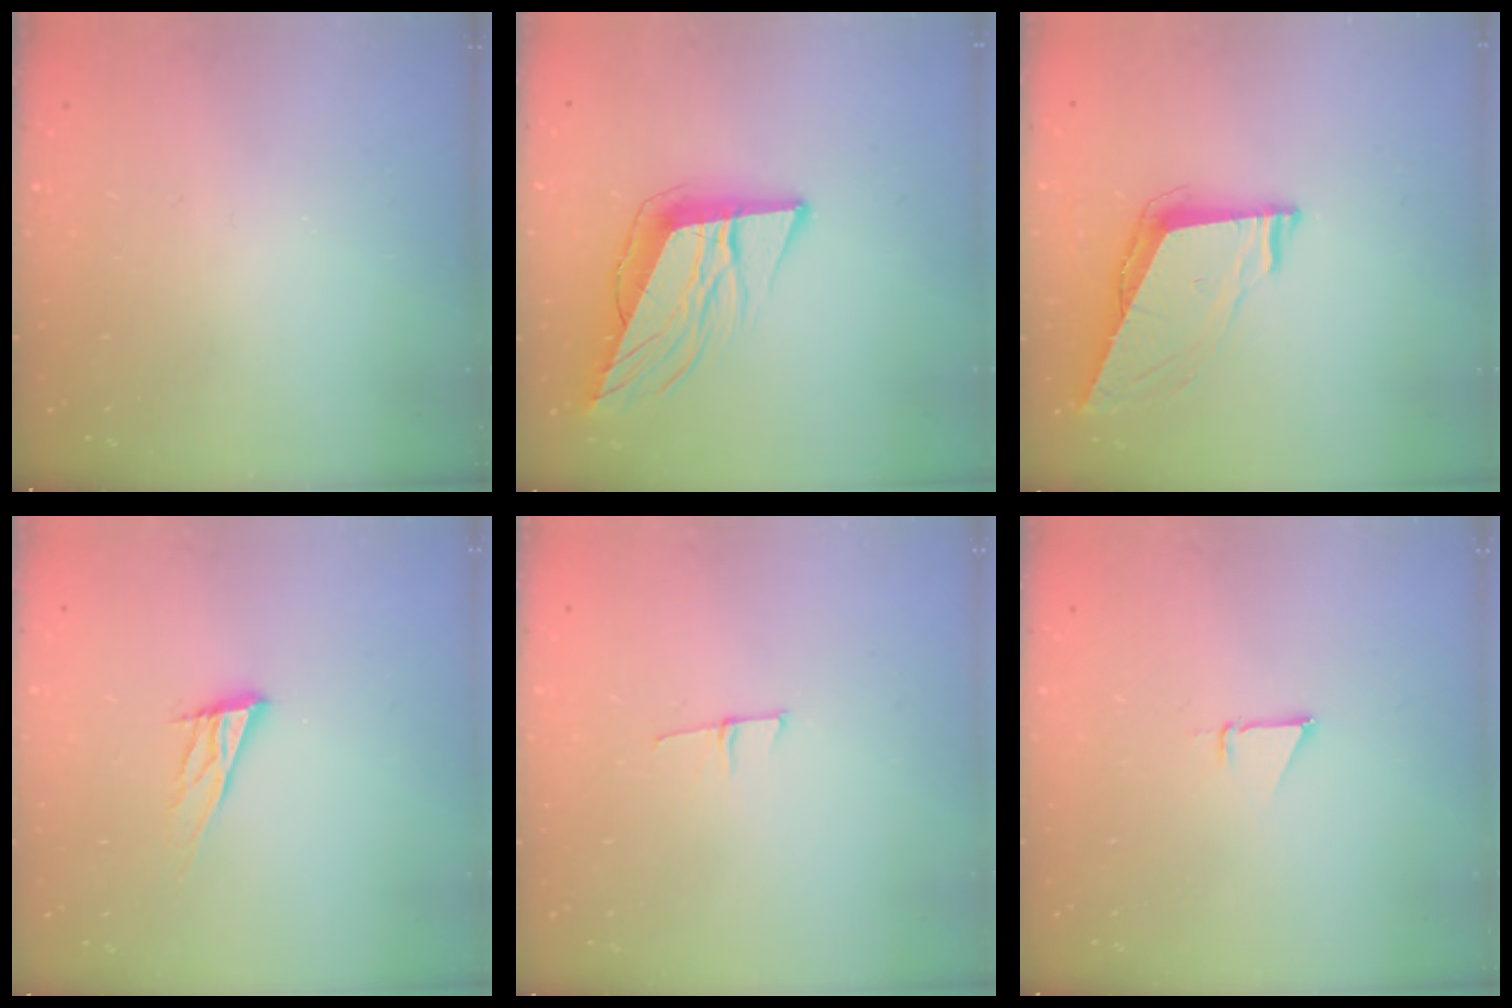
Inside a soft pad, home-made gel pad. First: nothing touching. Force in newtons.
{"total": 12.0, "press": 11.6, "slide": 3.3}
{"total": 7.5, "press": 7.5, "slide": 0.5}
{"total": 11.0, "press": 10.7, "slide": 2.6}
{"total": 4.4, "press": 4.3, "slide": 1.0}
{"total": 2.5, "press": 2.5, "slide": 0.1}